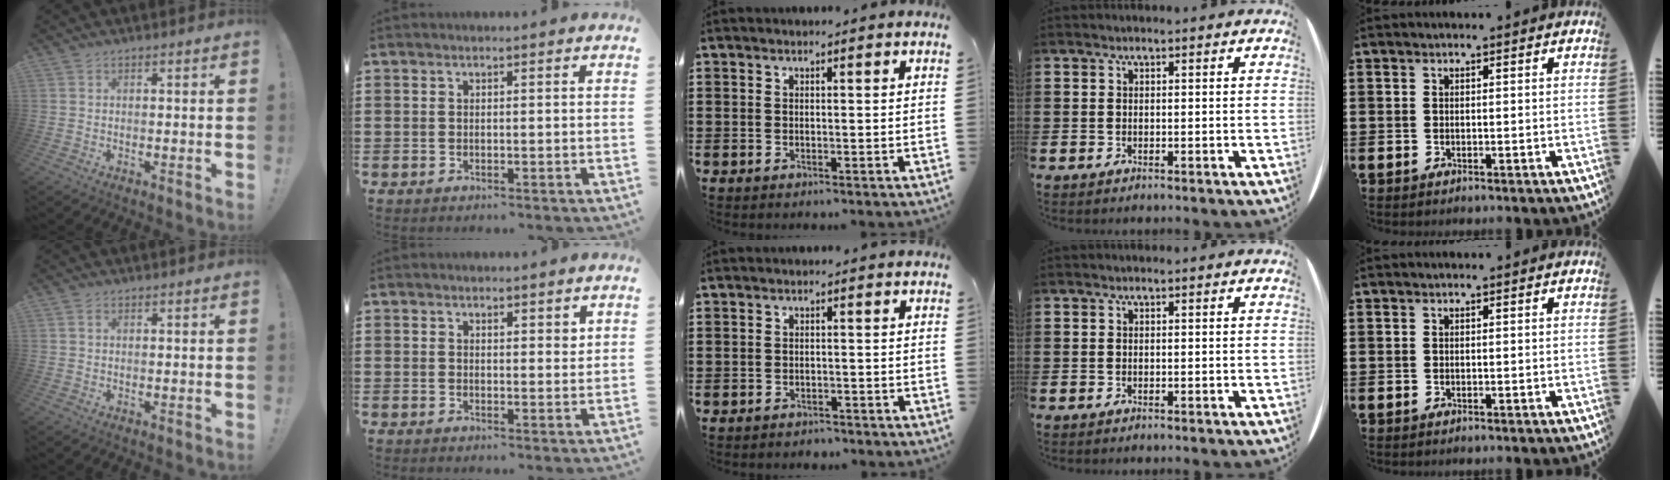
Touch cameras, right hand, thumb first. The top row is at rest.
{"thumb": {"total": 0.9, "force": [0.3, 0.6, 0.5], "torque": [-0.005, 0.000, 0.004]}, "index": {"total": 1.8, "force": [1.5, 0.9, 0.5], "torque": [-0.004, 0.001, 0.028]}, "middle": {"total": 1.2, "force": [-1.1, 0.3, -0.1], "torque": [-0.002, 0.003, -0.026]}}